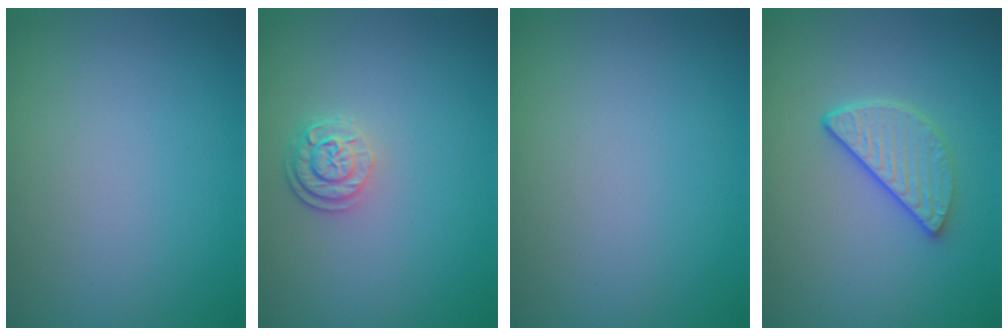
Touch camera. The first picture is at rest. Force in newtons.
{"total": 2.5, "press": 1.9, "slide": 1.6}
{"total": 0.0}
{"total": 3.2, "press": 2.6, "slide": 1.8}